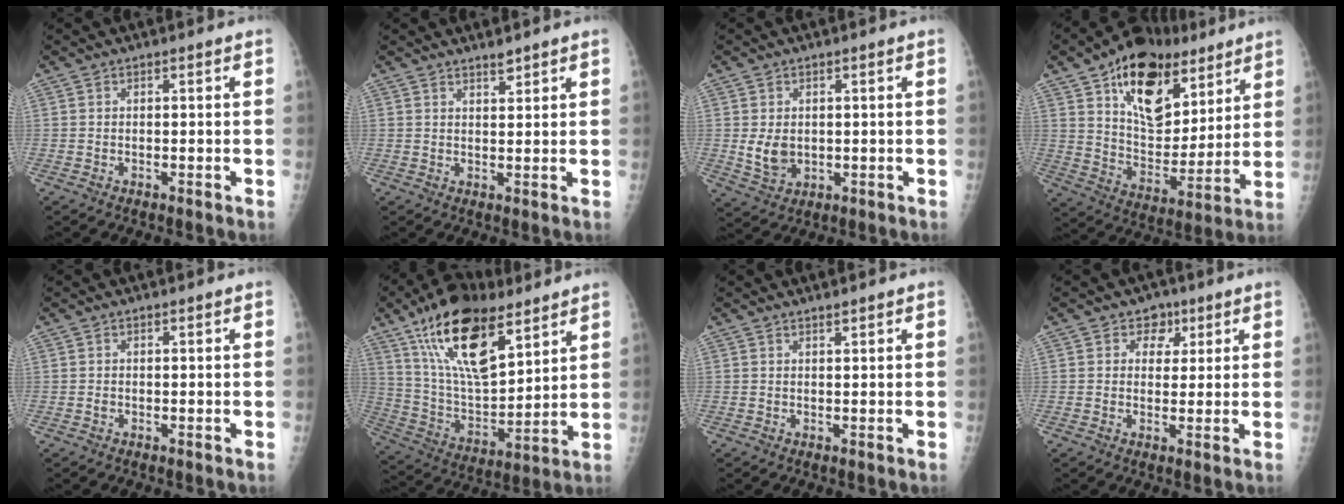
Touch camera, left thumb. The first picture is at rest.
{"total": 2.1, "force": [1.9, 0.5, 0.8], "torque": [-0.004, -0.017, 0.031]}
{"total": 5.1, "force": [0.4, 3.8, 3.3], "torque": [-0.045, -0.011, 0.020]}
{"total": 21.4, "force": [11.8, 12.3, 12.8], "torque": [-0.154, -0.049, 0.198]}
{"total": 0.5, "force": [0.0, 0.4, 0.2], "torque": [-0.002, 0.000, 0.000]}
{"total": 22.0, "force": [12.9, 9.4, 15.1], "torque": [-0.247, -0.051, 0.238]}
{"total": 0.9, "force": [0.9, 0.1, 0.3], "torque": [-0.002, -0.008, 0.015]}
{"total": 4.3, "force": [2.1, 3.6, 1.2], "torque": [0.013, -0.005, 0.027]}